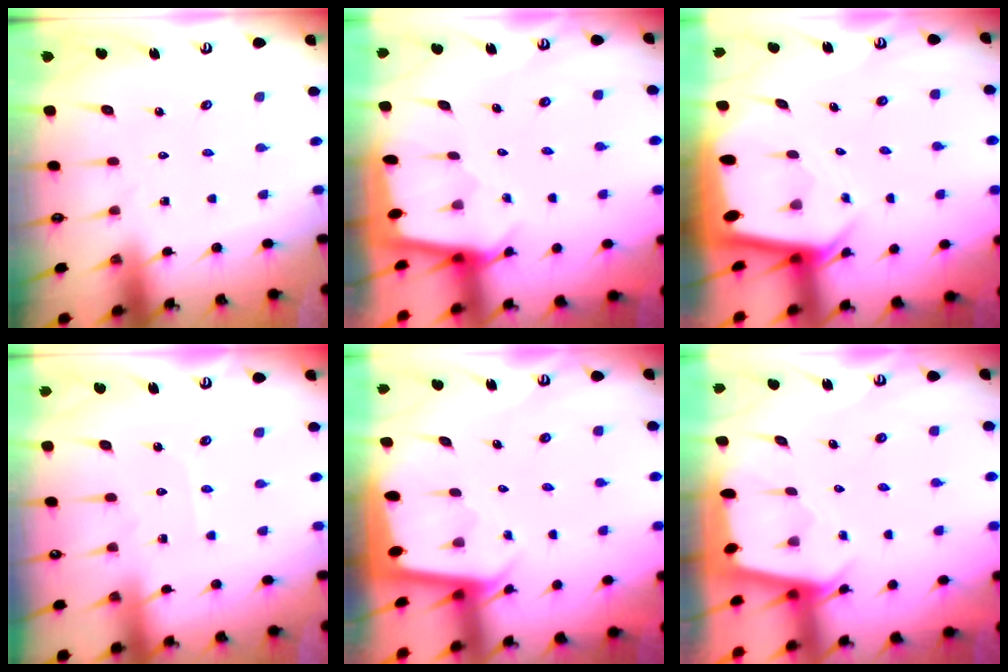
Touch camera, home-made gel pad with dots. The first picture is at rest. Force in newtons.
{"total": 1.6, "press": 1.6, "slide": 0.3}
{"total": 4.0, "press": 4.0, "slide": 0.3}
{"total": 2.9, "press": 2.9, "slide": 0.4}
{"total": 1.9, "press": 1.9, "slide": 0.1}
{"total": 2.0, "press": 2.0, "slide": 0.3}